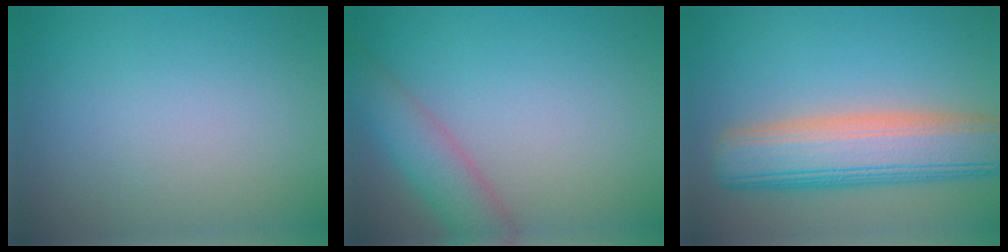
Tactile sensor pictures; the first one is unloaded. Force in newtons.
{"total": 4.0, "press": 4.0, "slide": 0.3}
{"total": 9.2, "press": 9.1, "slide": 0.7}